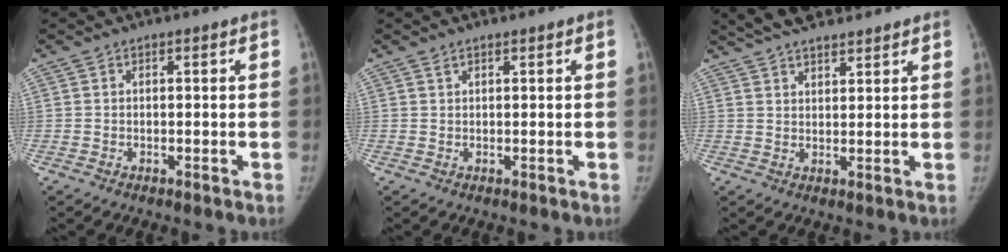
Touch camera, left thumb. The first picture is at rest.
{"total": 0.8, "force": [0.6, 0.3, 0.4], "torque": [-0.009, 0.003, 0.012]}
{"total": 9.5, "force": [7.8, 3.2, 4.4], "torque": [-0.053, -0.001, 0.134]}